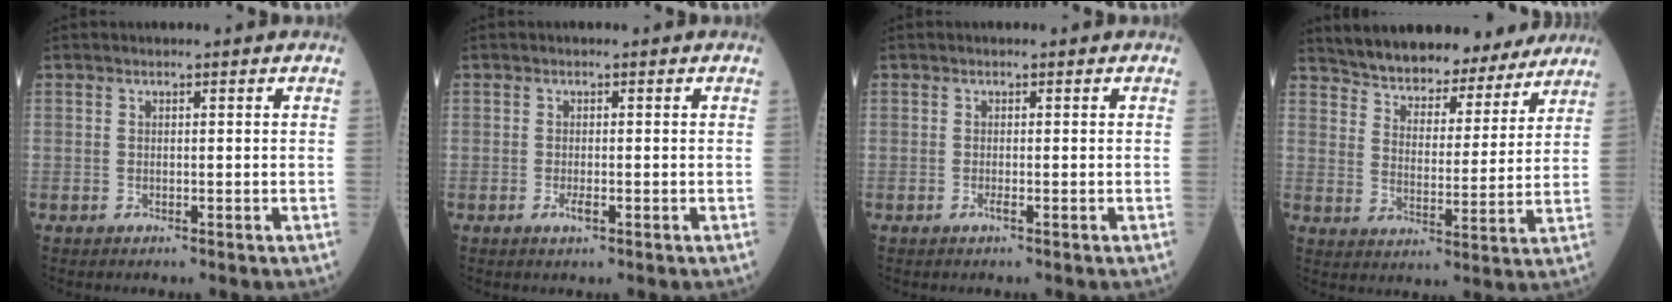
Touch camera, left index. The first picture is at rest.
{"total": 1.3, "force": [-0.7, 0.3, 1.0], "torque": [-0.021, -0.002, -0.010]}
{"total": 0.5, "force": [-0.4, -0.1, 0.4], "torque": [-0.006, -0.001, -0.007]}
{"total": 17.0, "force": [15.6, 4.6, 4.6], "torque": [-0.060, 0.005, 0.219]}